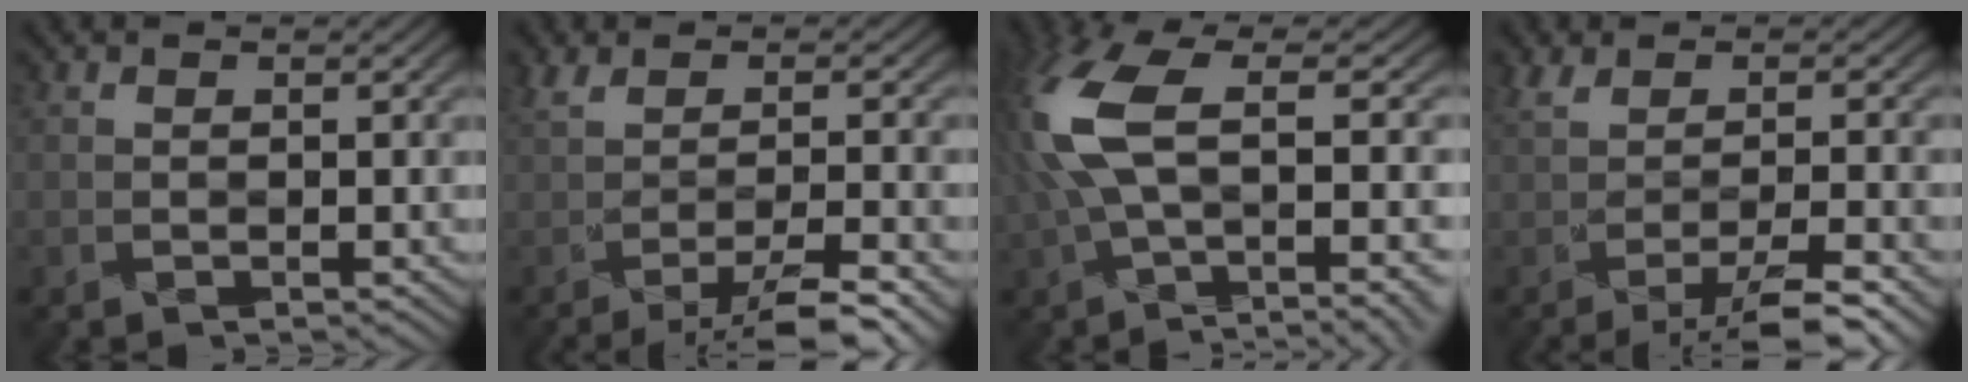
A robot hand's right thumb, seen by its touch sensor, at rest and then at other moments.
{"total": 6.0, "force": [-3.2, 0.7, 5.1], "torque": [-0.073, 0.011, -0.061]}
{"total": 13.6, "force": [-0.1, 4.6, 12.7], "torque": [-0.293, 0.014, 0.003]}
{"total": 5.5, "force": [-2.7, 0.5, 4.7], "torque": [-0.070, 0.011, -0.052]}